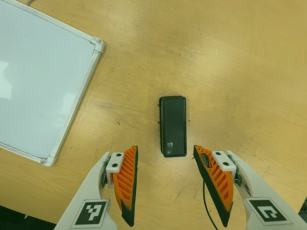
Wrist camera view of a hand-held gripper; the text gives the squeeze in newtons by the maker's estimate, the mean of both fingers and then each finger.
{"total": 0.0}